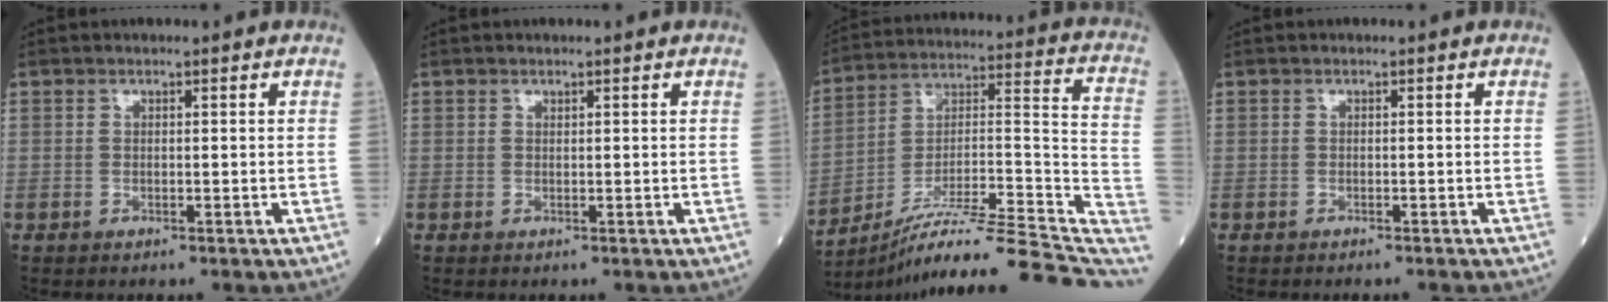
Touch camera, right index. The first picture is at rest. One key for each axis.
{"total": 0.0}
{"total": 26.8, "fx": -23.0, "fy": 0.6, "fz": 13.7, "tx": -0.149, "ty": 0.012, "tz": -0.348}
{"total": 1.1, "fx": -1.0, "fy": -0.1, "fz": 0.4, "tx": -0.006, "ty": -0.001, "tz": -0.013}